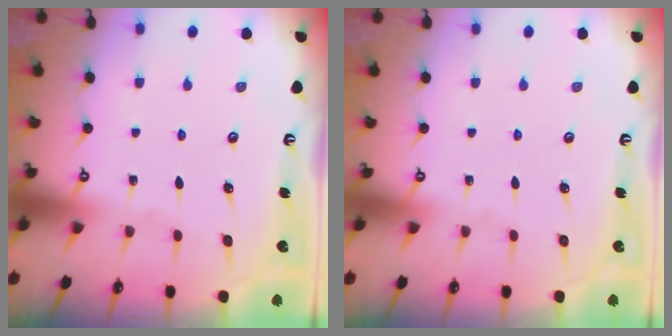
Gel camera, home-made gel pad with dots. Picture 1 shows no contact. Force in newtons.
{"total": 0.0}